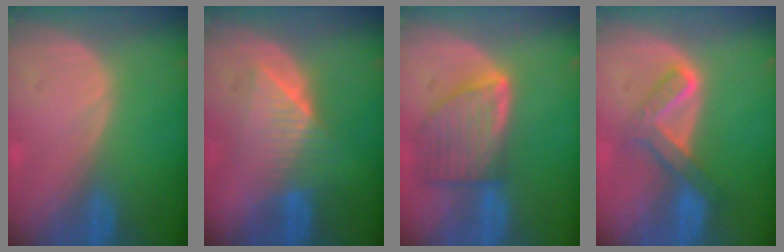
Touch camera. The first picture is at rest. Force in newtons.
{"total": 6.4, "press": 6.3, "slide": 1.0}
{"total": 8.0, "press": 7.1, "slide": 3.6}
{"total": 5.4, "press": 5.4, "slide": 0.7}